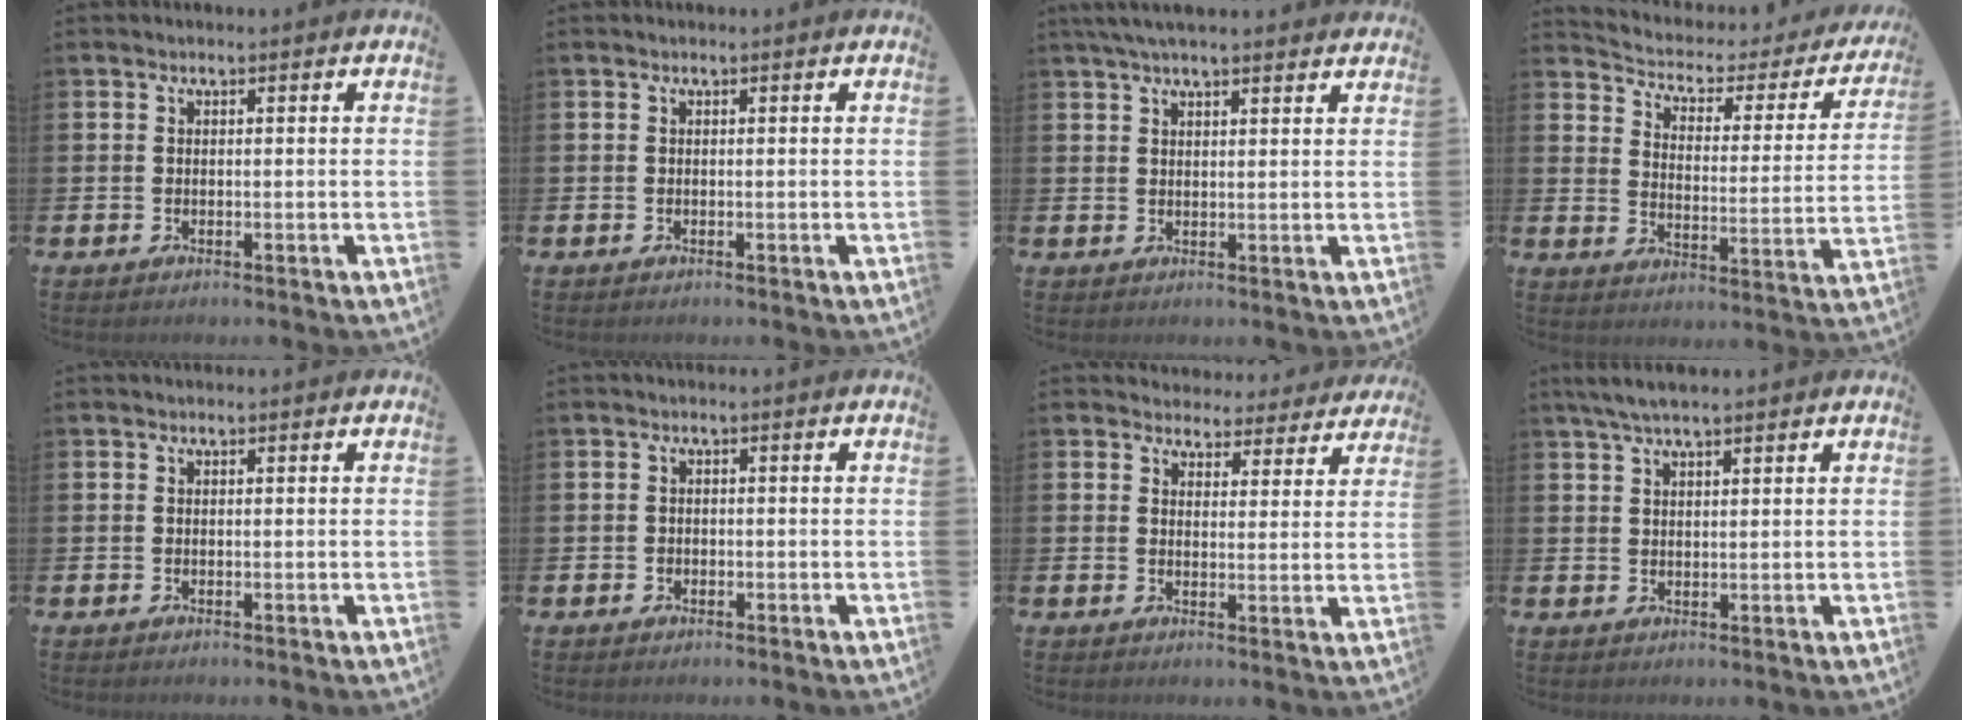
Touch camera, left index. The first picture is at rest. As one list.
[{"total": 0.0}, {"total": 3.8, "force": [3.5, 0.4, 1.6], "torque": [-0.036, -0.006, 0.064]}, {"total": 3.8, "force": [3.1, 1.8, 1.0], "torque": [-0.043, -0.029, 0.042]}, {"total": 0.0}, {"total": 0.8, "force": [-0.3, 0.7, 0.1], "torque": [0.001, 0.003, -0.010]}, {"total": 4.3, "force": [4.2, 0.8, 0.2], "torque": [-0.019, -0.041, 0.067]}, {"total": 3.8, "force": [3.1, 0.8, 2.1], "torque": [-0.042, 0.000, 0.055]}]